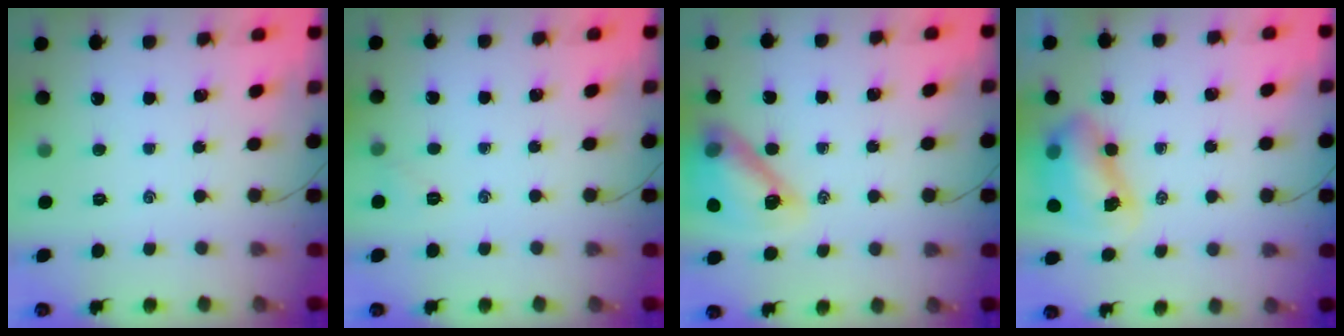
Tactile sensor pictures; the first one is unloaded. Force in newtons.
{"total": 3.8, "press": 3.6, "slide": 1.0}
{"total": 14.1, "press": 13.6, "slide": 4.0}
{"total": 8.8, "press": 8.5, "slide": 2.2}